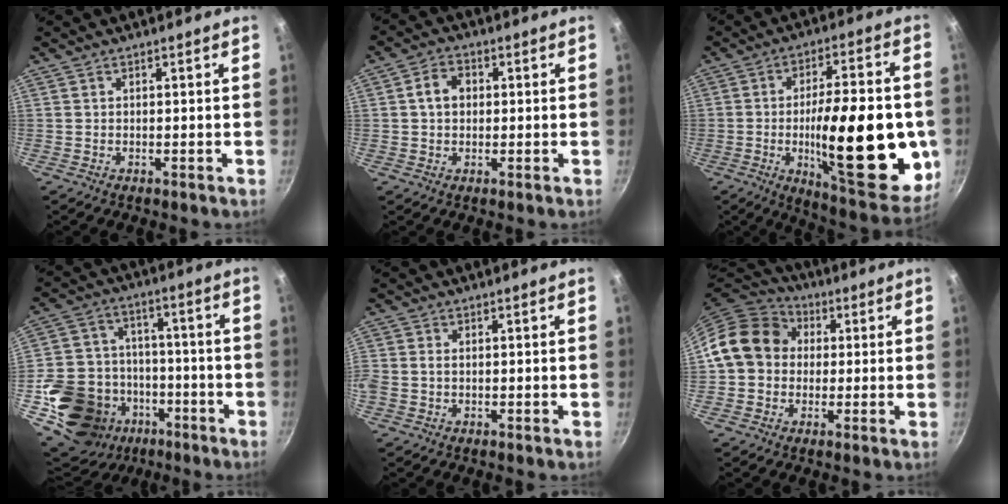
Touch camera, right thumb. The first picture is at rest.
{"total": 4.9, "force": [0.5, 3.9, 3.0], "torque": [-0.033, 0.012, 0.001]}
{"total": 27.4, "force": [-4.2, 9.2, 25.5], "torque": [-0.340, -0.002, -0.057]}
{"total": 21.8, "force": [-9.2, 17.7, 8.9], "torque": [-0.144, 0.057, -0.141]}
{"total": 1.8, "force": [-0.2, 1.4, 1.2], "torque": [-0.026, 0.004, -0.007]}
{"total": 13.0, "force": [1.8, 11.1, 6.6], "torque": [-0.082, 0.026, 0.013]}